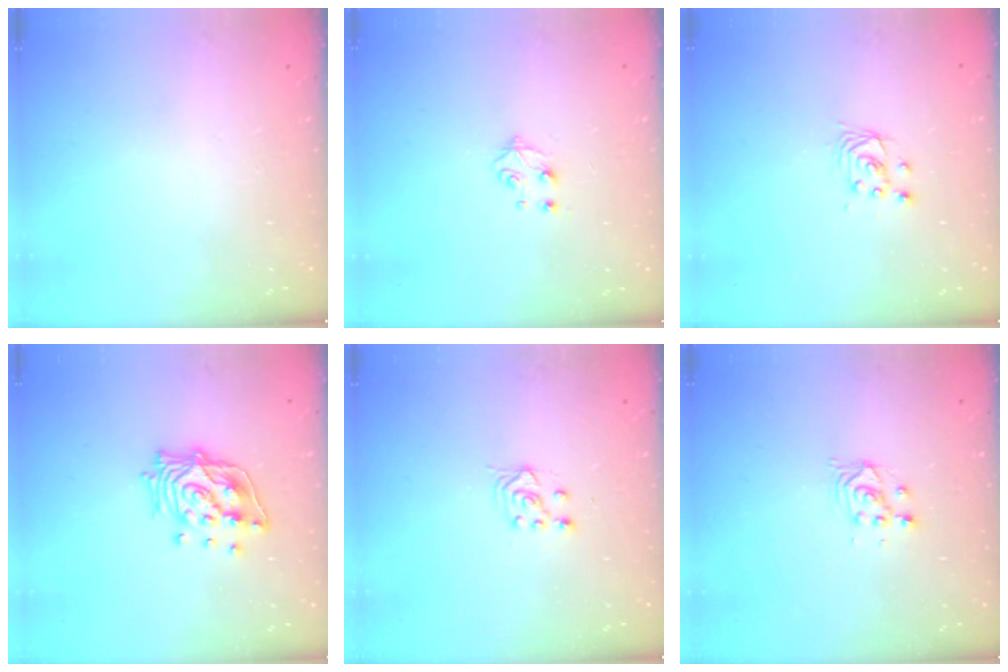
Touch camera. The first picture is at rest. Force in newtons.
{"total": 5.3, "press": 5.3, "slide": 0.3}
{"total": 2.9, "press": 2.9, "slide": 0.0}
{"total": 15.2, "press": 15.1, "slide": 2.0}
{"total": 3.7, "press": 3.6, "slide": 1.0}
{"total": 2.8, "press": 2.8, "slide": 0.1}